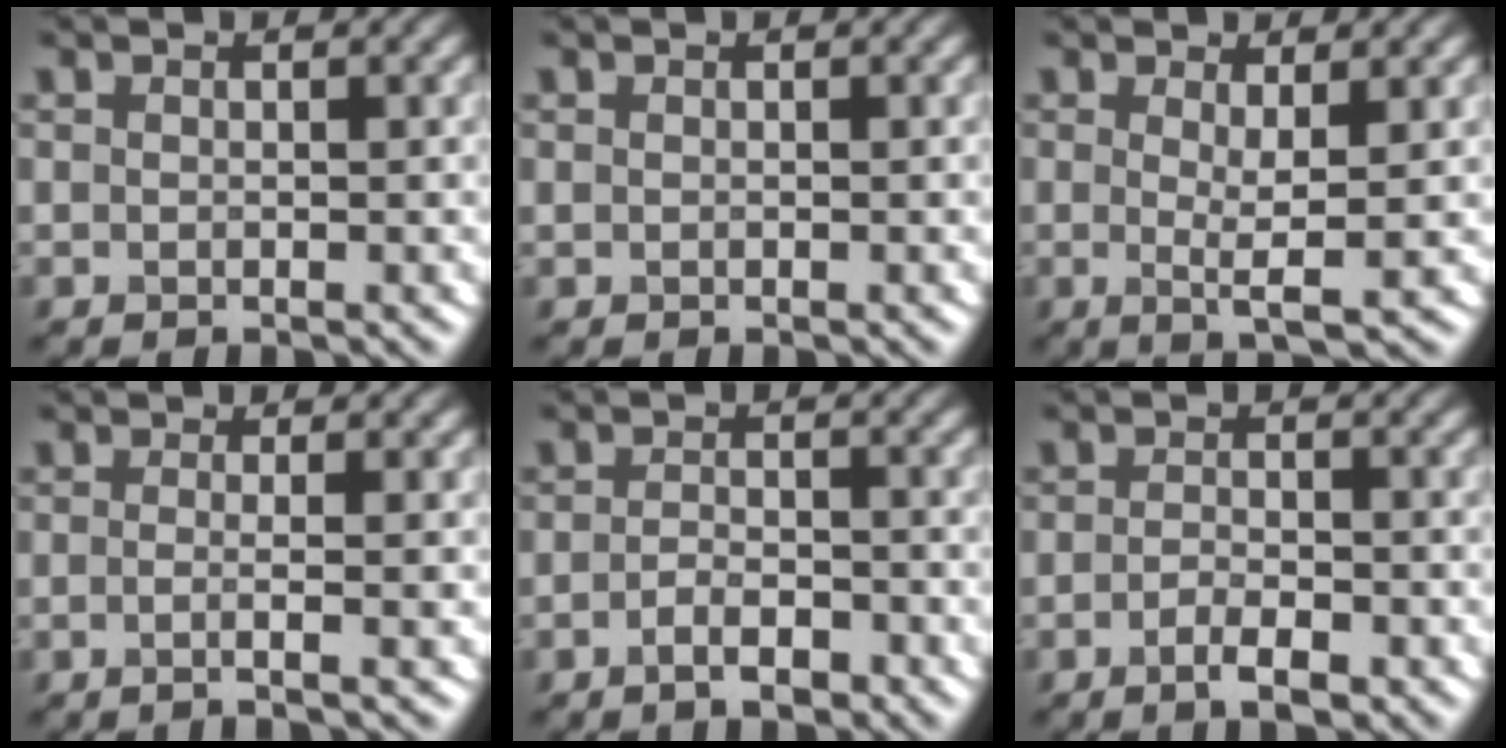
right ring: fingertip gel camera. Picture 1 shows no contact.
{"total": 0.0}
{"total": 2.8, "force": [0.3, 0.4, 2.8], "torque": [-0.051, -0.013, 0.007]}
{"total": 2.6, "force": [-0.2, 1.0, 2.3], "torque": [-0.024, -0.006, -0.026]}
{"total": 2.5, "force": [-1.4, 0.9, 1.8], "torque": [-0.031, 0.002, -0.026]}
{"total": 2.6, "force": [-1.4, 0.8, 2.1], "torque": [-0.041, -0.002, -0.025]}